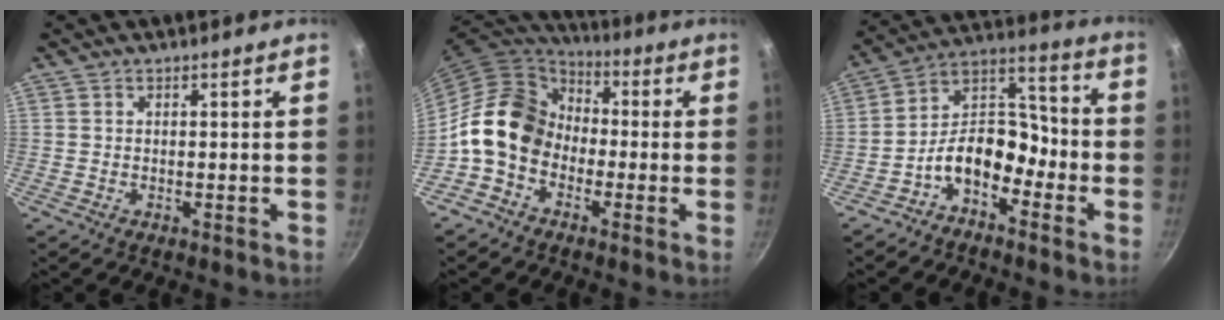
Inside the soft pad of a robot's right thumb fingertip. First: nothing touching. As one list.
[{"total": 13.3, "force": [-2.5, 10.4, 7.9], "torque": [-0.102, 0.043, -0.070]}, {"total": 11.6, "force": [-5.8, 7.2, 7.0], "torque": [-0.086, 0.078, -0.123]}]